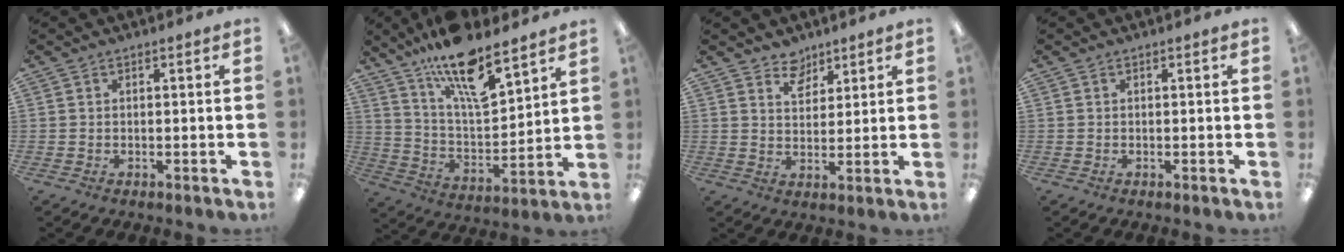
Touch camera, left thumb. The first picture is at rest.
{"total": 17.3, "force": [13.1, 5.3, 10.1], "torque": [-0.171, -0.080, 0.221]}
{"total": 5.6, "force": [4.6, 3.0, 1.0], "torque": [-0.011, -0.026, 0.084]}
{"total": 0.0}